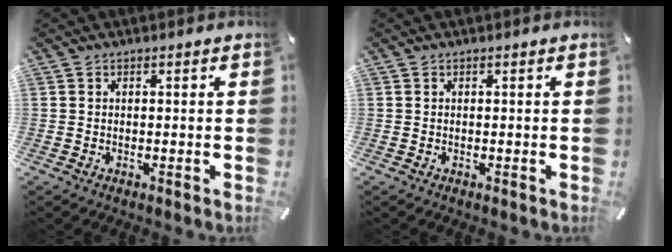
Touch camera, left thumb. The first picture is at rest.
{"total": 0.0}